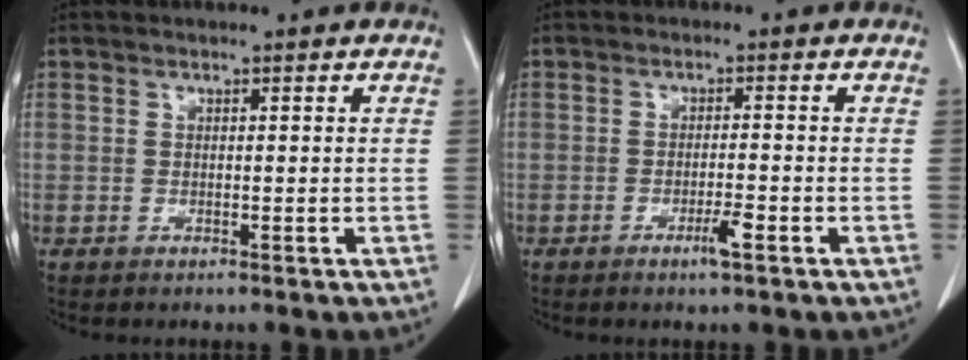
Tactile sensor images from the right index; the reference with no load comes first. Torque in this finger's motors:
{"motor_torque": [0.26, 0.08, 0.06, 0.05]}